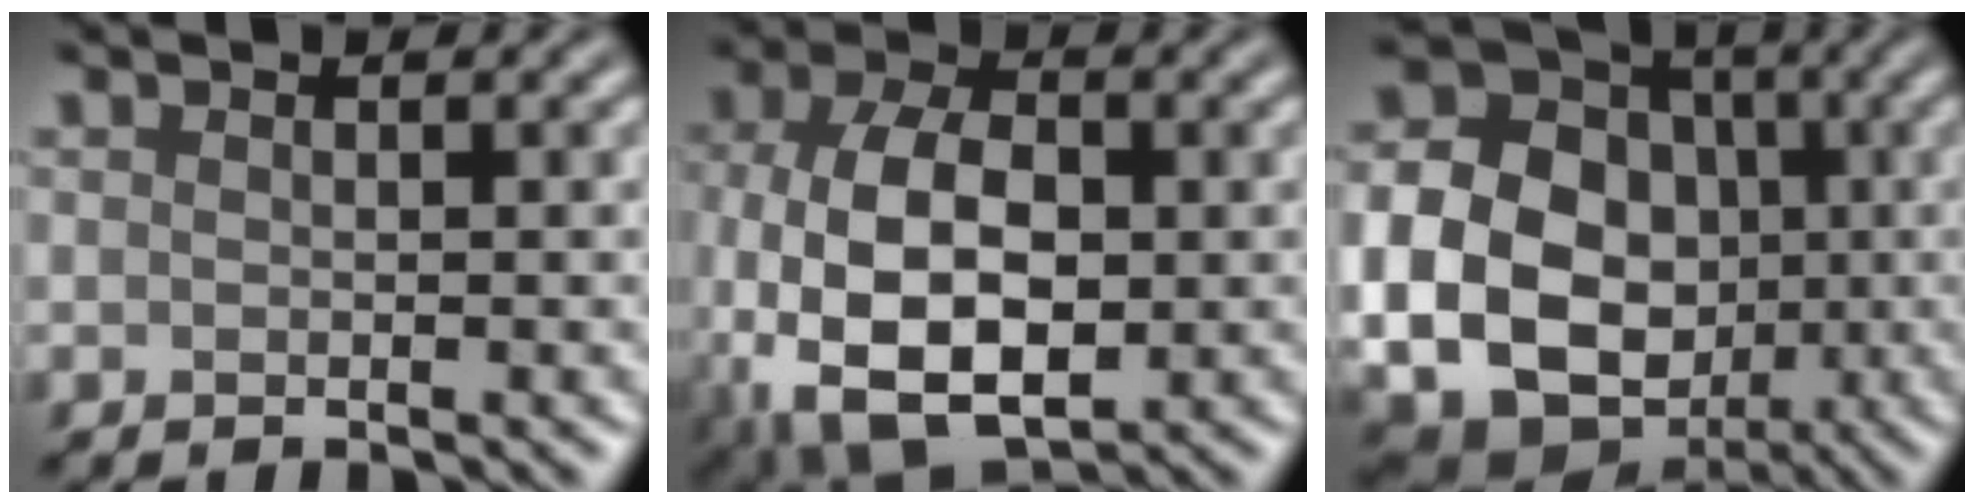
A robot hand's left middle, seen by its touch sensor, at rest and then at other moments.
{"total": 11.0, "force": [-2.1, 6.7, 8.4], "torque": [-0.195, -0.022, -0.037]}
{"total": 16.0, "force": [-2.1, 13.6, 8.2], "torque": [-0.167, -0.008, -0.051]}